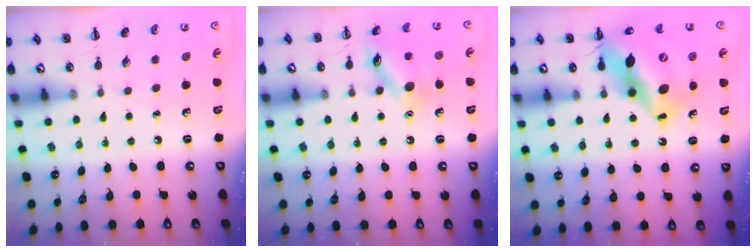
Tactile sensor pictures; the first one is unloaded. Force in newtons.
{"total": 12.3, "press": 12.3, "slide": 0.9}
{"total": 18.1, "press": 17.6, "slide": 4.4}